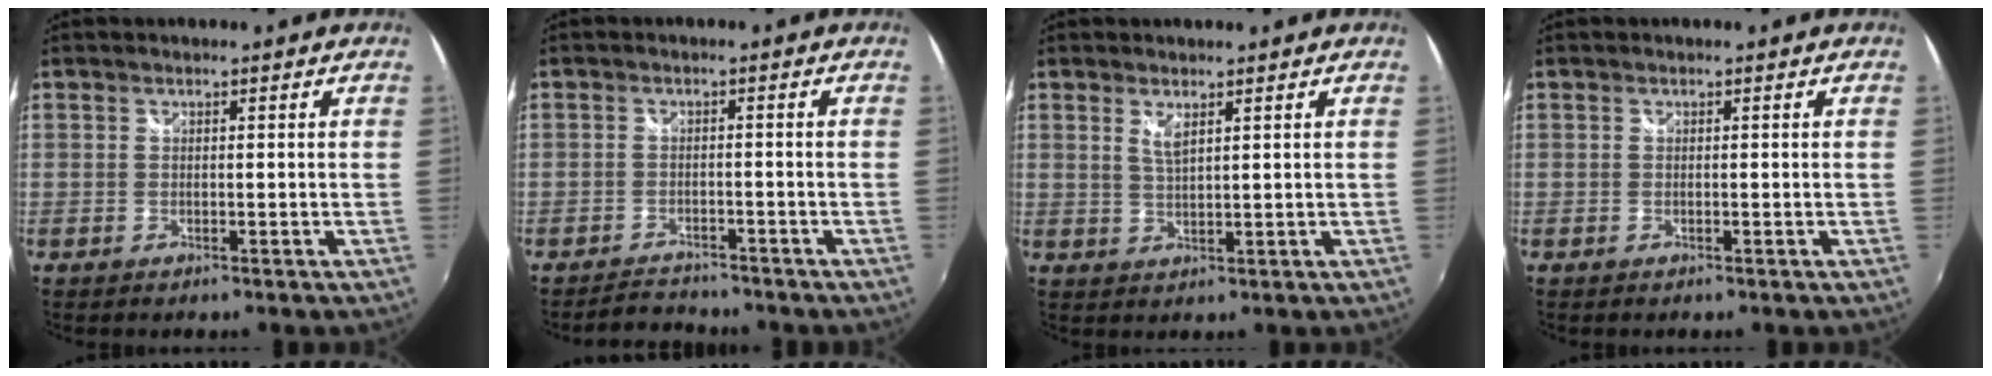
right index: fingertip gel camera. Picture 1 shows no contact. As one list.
[{"total": 3.9, "force": [-3.7, 1.3, 0.1], "torque": [-0.018, 0.007, -0.062]}, {"total": 2.5, "force": [1.4, 0.6, 2.0], "torque": [-0.036, -0.003, 0.025]}, {"total": 0.0}]